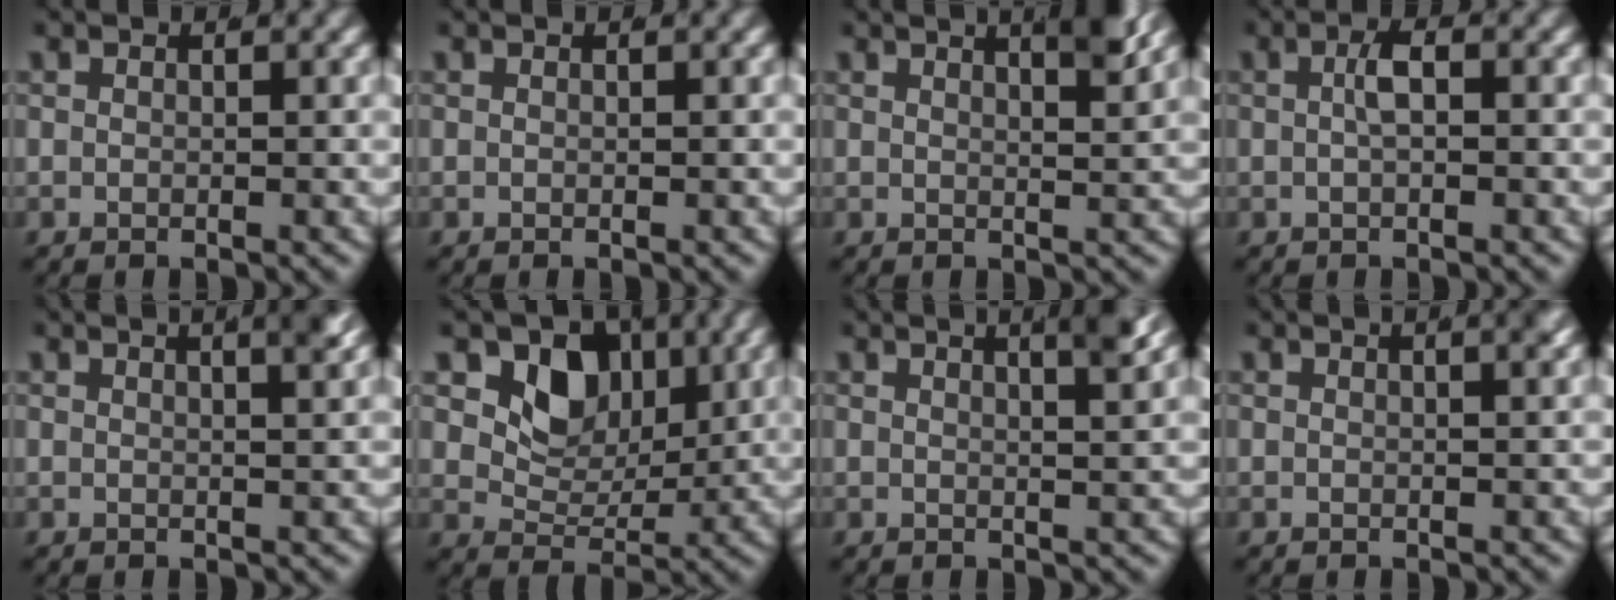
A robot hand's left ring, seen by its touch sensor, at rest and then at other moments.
{"total": 0.0}
{"total": 4.0, "force": [2.6, 0.2, 3.0], "torque": [-0.032, 0.000, 0.044]}
{"total": 1.6, "force": [-0.2, 0.0, 1.6], "torque": [-0.026, -0.003, -0.001]}
{"total": 4.1, "force": [2.2, 0.8, 3.4], "torque": [-0.029, 0.014, 0.030]}
{"total": 9.4, "force": [3.1, 7.2, 5.2], "torque": [-0.094, -0.008, 0.051]}
{"total": 5.2, "force": [3.0, 1.2, 4.1], "torque": [-0.041, 0.011, 0.043]}
{"total": 1.9, "force": [0.9, 0.0, 1.6], "torque": [-0.009, 0.009, 0.011]}